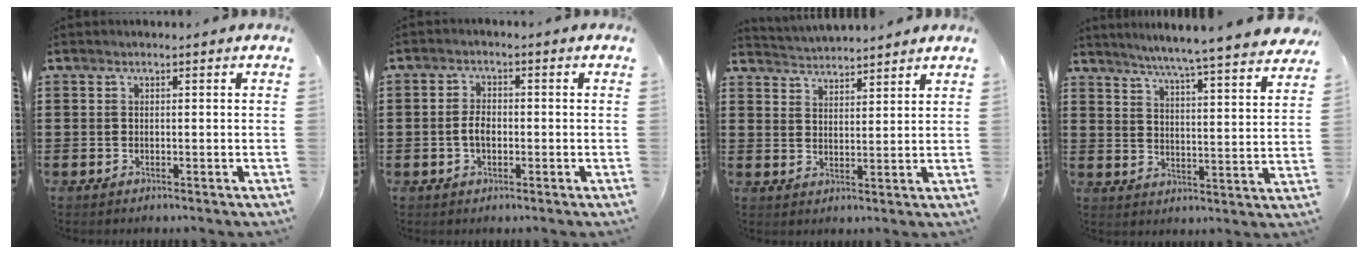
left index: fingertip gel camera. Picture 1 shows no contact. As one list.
[{"total": 3.2, "force": [-0.4, 1.7, 2.6], "torque": [-0.066, 0.000, -0.014]}, {"total": 3.4, "force": [3.4, -0.2, -0.3], "torque": [-0.007, -0.017, 0.061]}, {"total": 5.5, "force": [5.0, -1.4, 1.9], "torque": [-0.058, -0.045, 0.080]}]